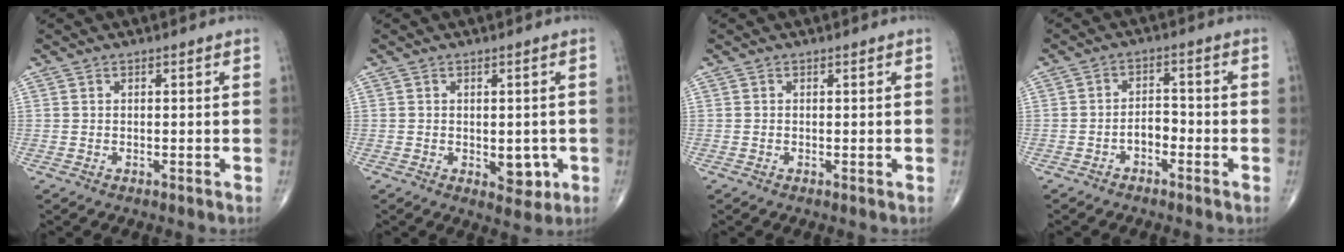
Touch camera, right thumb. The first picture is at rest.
{"total": 4.7, "force": [-1.0, 2.8, 3.6], "torque": [-0.022, -0.004, -0.006]}
{"total": 0.0}
{"total": 3.4, "force": [-1.8, 2.0, 2.1], "torque": [-0.023, 0.024, -0.034]}